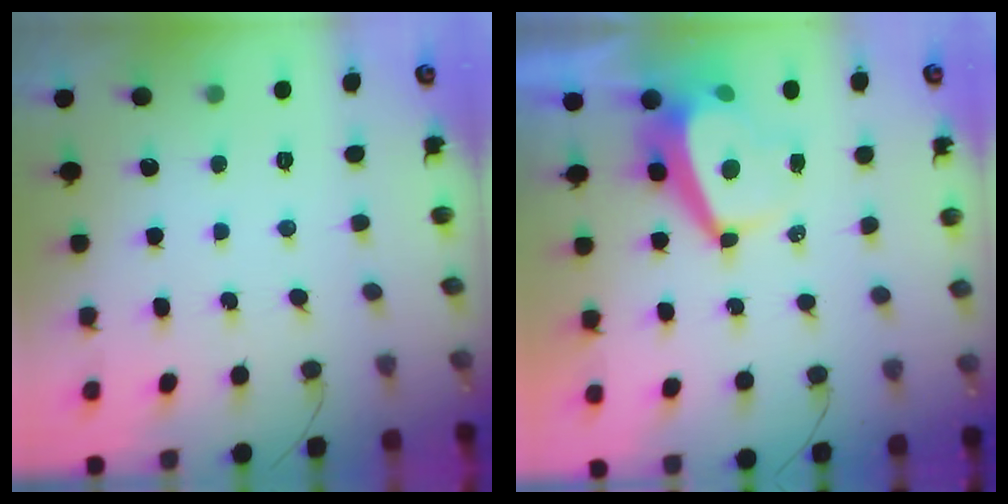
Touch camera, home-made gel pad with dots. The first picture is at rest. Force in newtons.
{"total": 6.1, "press": 6.1, "slide": 0.7}